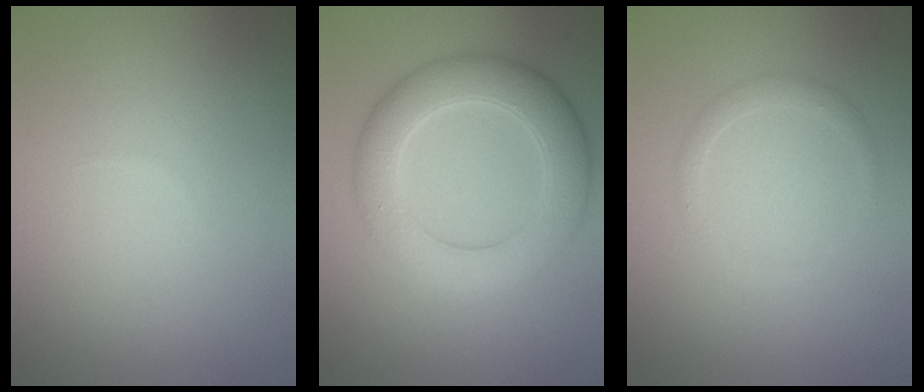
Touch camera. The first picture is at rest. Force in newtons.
{"total": 6.5, "press": 6.5, "slide": 0.1}
{"total": 1.2, "press": 1.2, "slide": 0.2}